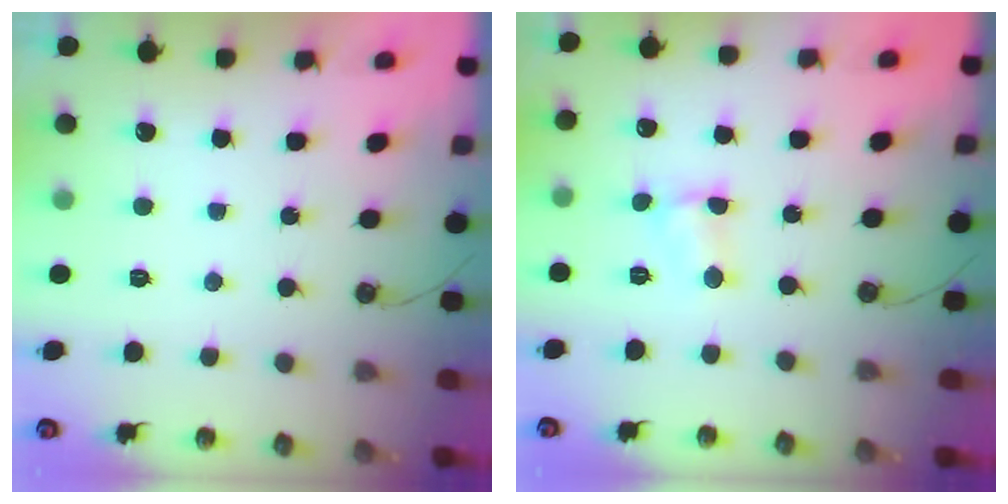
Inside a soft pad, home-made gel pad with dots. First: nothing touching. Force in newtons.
{"total": 3.7, "press": 3.7, "slide": 0.5}